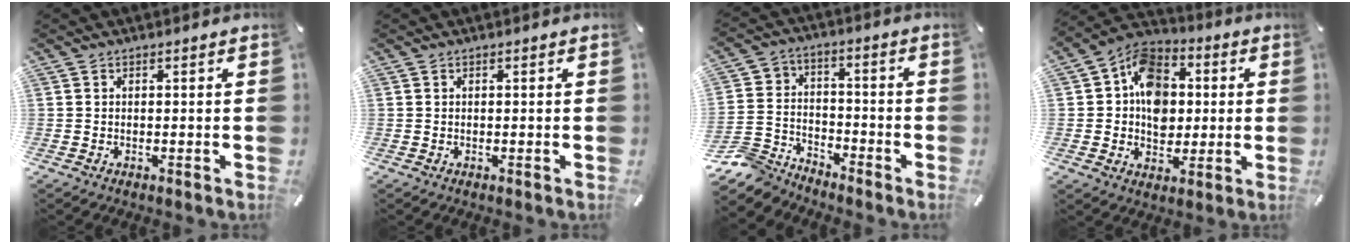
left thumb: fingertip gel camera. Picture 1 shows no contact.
{"total": 0.0}
{"total": 11.3, "force": [-8.8, 7.0, 1.6], "torque": [-0.042, 0.051, -0.164]}
{"total": 12.4, "force": [0.4, 10.6, 6.5], "torque": [-0.100, 0.013, 0.008]}